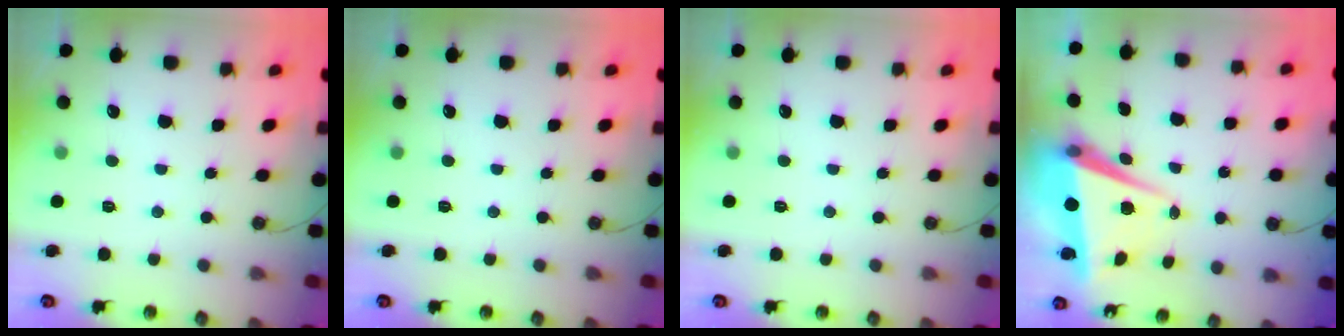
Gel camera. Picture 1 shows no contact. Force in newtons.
{"total": 0.0}
{"total": 0.0}
{"total": 7.3, "press": 7.1, "slide": 1.8}